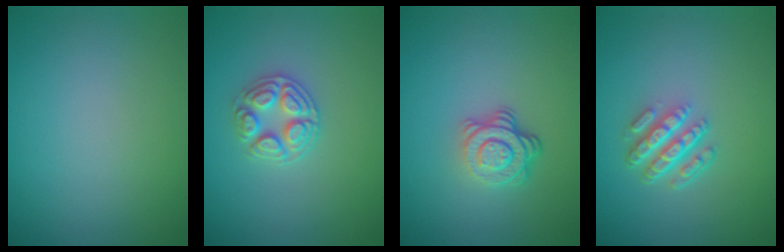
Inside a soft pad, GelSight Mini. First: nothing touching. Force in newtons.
{"total": 2.8, "press": 2.7, "slide": 0.9}
{"total": 4.0, "press": 2.8, "slide": 2.9}
{"total": 4.3, "press": 3.0, "slide": 3.0}